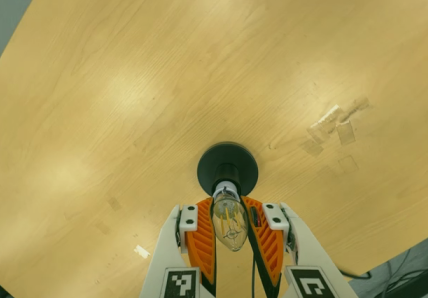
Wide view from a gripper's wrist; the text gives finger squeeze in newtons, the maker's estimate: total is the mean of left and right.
{"total": 18.0, "left": 16.4, "right": 19.6}